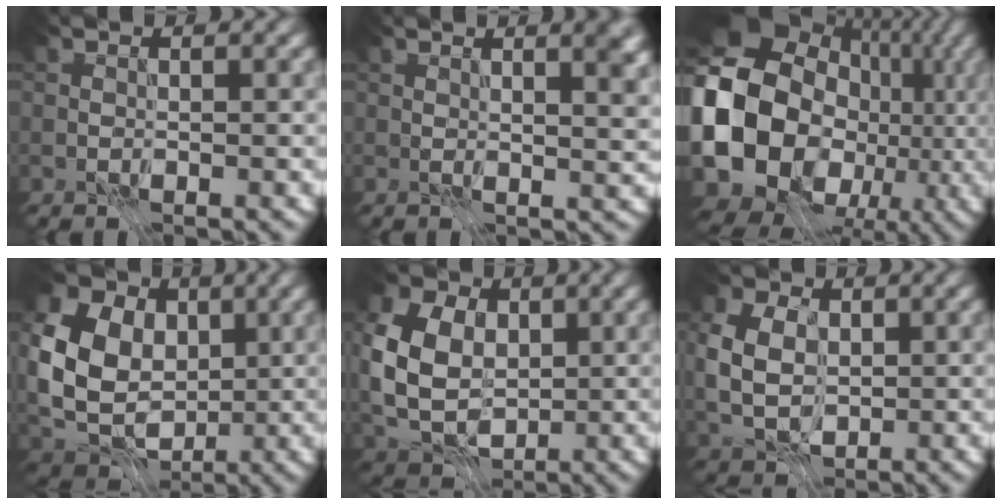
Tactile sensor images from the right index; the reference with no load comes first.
{"total": 3.0, "force": [1.7, 0.6, 2.5], "torque": [-0.032, -0.001, 0.028]}
{"total": 19.4, "force": [-0.8, 16.4, 10.4], "torque": [-0.219, -0.018, 0.001]}
{"total": 12.1, "force": [1.5, 9.3, 7.6], "torque": [-0.157, 0.003, 0.025]}
{"total": 9.5, "force": [0.9, 7.0, 6.4], "torque": [-0.161, 0.003, 0.018]}
{"total": 6.5, "force": [0.5, 4.9, 4.3], "torque": [-0.103, 0.012, 0.002]}